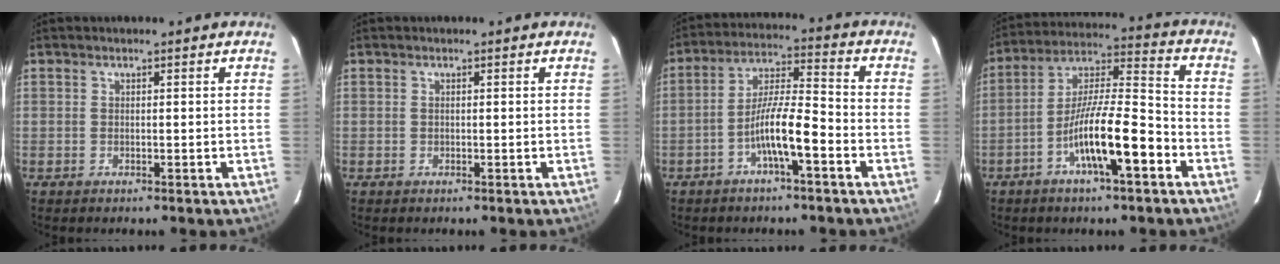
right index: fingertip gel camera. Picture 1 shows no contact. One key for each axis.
{"total": 0.0}
{"total": 8.8, "fx": -3.8, "fy": 1.0, "fz": 7.9, "tx": -0.149, "ty": 0.017, "tz": -0.067}
{"total": 13.4, "fx": -5.7, "fy": 1.8, "fz": 11.9, "tx": -0.217, "ty": 0.008, "tz": -0.100}